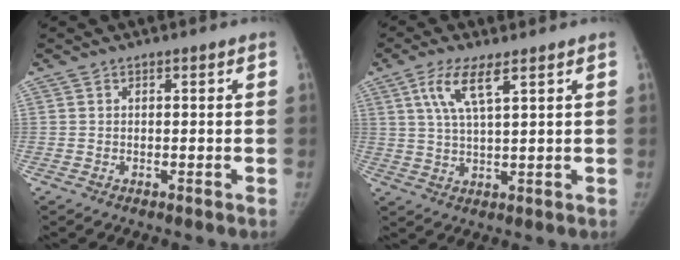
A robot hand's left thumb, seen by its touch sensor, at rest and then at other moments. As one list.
[{"total": 7.0, "force": [3.5, 1.7, 5.8], "torque": [-0.125, -0.011, 0.073]}]